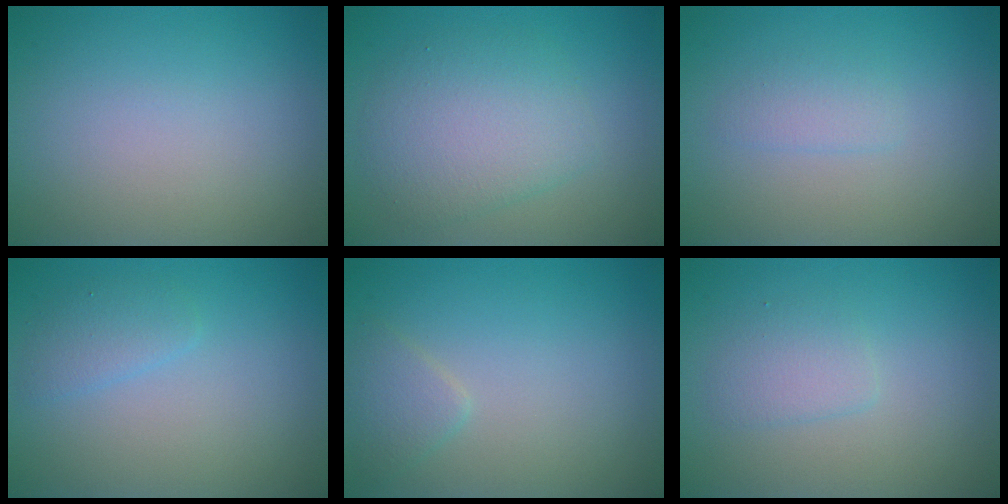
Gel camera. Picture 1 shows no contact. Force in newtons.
{"total": 4.7, "press": 4.7, "slide": 0.1}
{"total": 1.3, "press": 1.3, "slide": 0.1}
{"total": 1.6, "press": 1.6, "slide": 0.0}
{"total": 1.6, "press": 1.6, "slide": 0.1}
{"total": 1.7, "press": 1.7, "slide": 0.1}